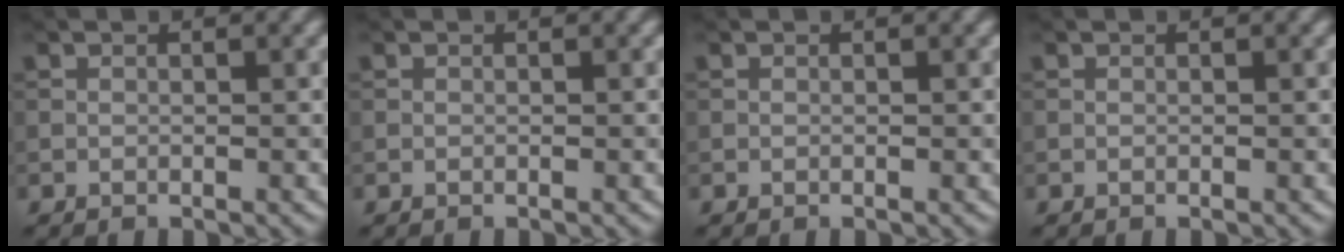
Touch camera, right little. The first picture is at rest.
{"total": 0.0}
{"total": 0.0}
{"total": 0.0}